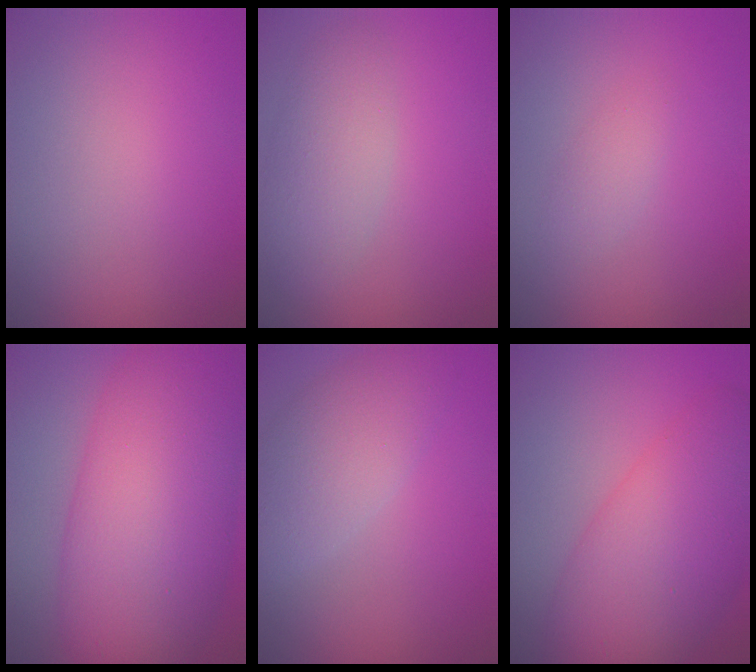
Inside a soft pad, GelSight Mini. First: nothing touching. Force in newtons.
{"total": 3.2, "press": 3.2, "slide": 0.2}
{"total": 1.4, "press": 1.4, "slide": 0.0}
{"total": 12.2, "press": 12.2, "slide": 0.2}
{"total": 4.7, "press": 4.6, "slide": 0.5}
{"total": 8.7, "press": 8.7, "slide": 0.1}